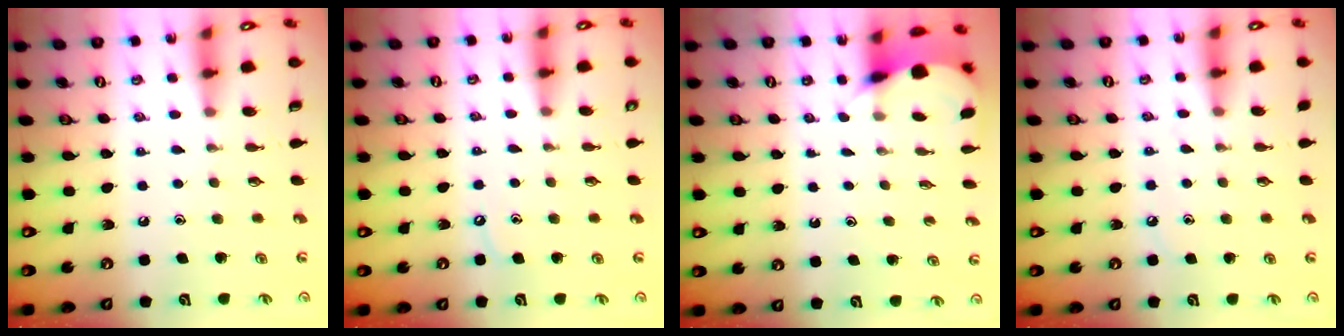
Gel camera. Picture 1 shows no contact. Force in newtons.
{"total": 3.4, "press": 3.4, "slide": 0.4}
{"total": 4.2, "press": 4.2, "slide": 0.4}
{"total": 6.5, "press": 6.4, "slide": 0.9}